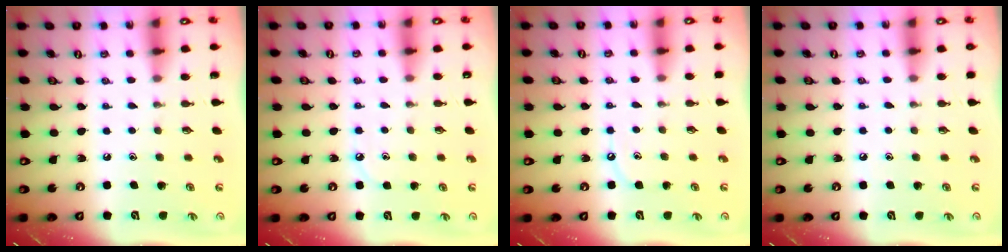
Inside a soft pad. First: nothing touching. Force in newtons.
{"total": 3.5, "press": 3.5, "slide": 0.5}
{"total": 4.0, "press": 3.9, "slide": 0.6}
{"total": 4.7, "press": 4.7, "slide": 0.5}